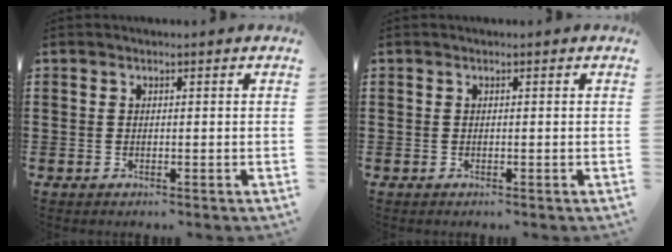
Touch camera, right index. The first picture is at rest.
{"total": 0.0}